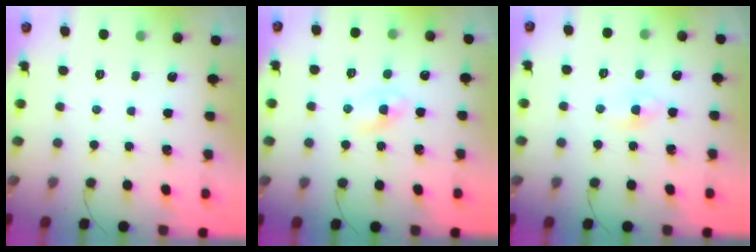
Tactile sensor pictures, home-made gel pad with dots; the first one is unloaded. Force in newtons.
{"total": 2.6, "press": 2.3, "slide": 1.1}
{"total": 2.3, "press": 2.1, "slide": 0.9}